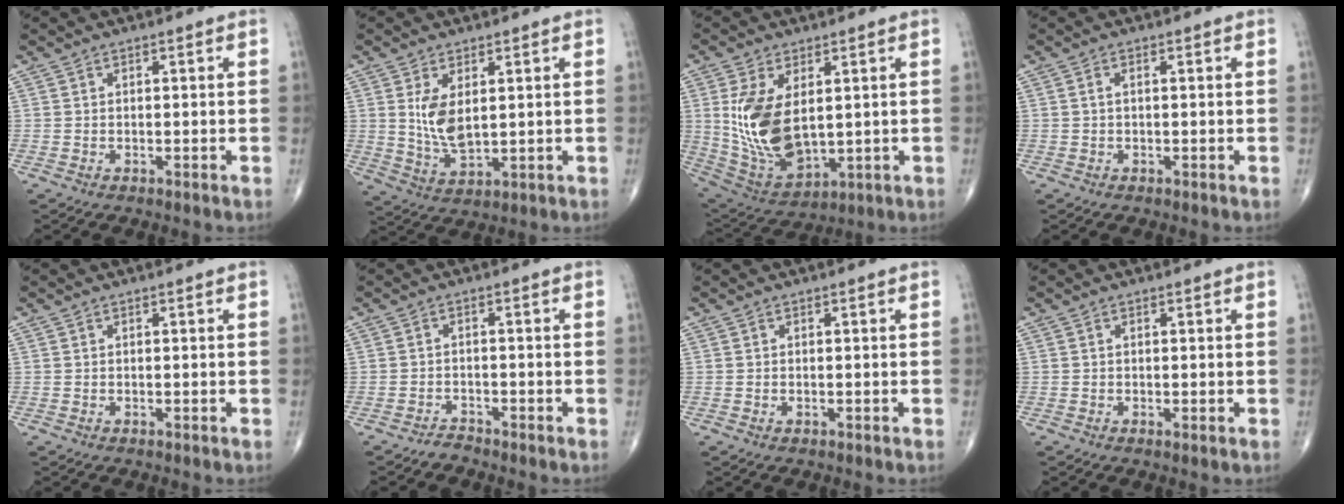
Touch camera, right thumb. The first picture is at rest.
{"total": 7.1, "force": [1.7, 3.5, 5.9], "torque": [-0.108, -0.018, 0.046]}
{"total": 14.9, "force": [2.3, 8.3, 12.1], "torque": [-0.224, -0.018, 0.067]}
{"total": 0.9, "force": [0.1, 0.3, 0.8], "torque": [-0.019, 0.003, 0.001]}
{"total": 0.0}
{"total": 1.6, "force": [-1.5, 0.2, -0.2], "torque": [0.006, 0.003, -0.030]}
{"total": 0.0}
{"total": 0.7, "force": [-0.1, 0.1, 0.7], "torque": [-0.014, -0.003, -0.002]}